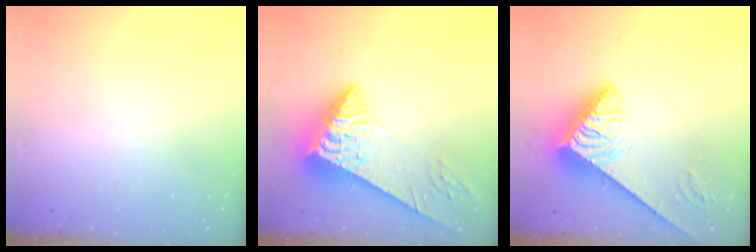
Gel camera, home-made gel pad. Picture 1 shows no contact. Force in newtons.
{"total": 8.3, "press": 8.2, "slide": 1.0}
{"total": 4.7, "press": 4.7, "slide": 0.7}